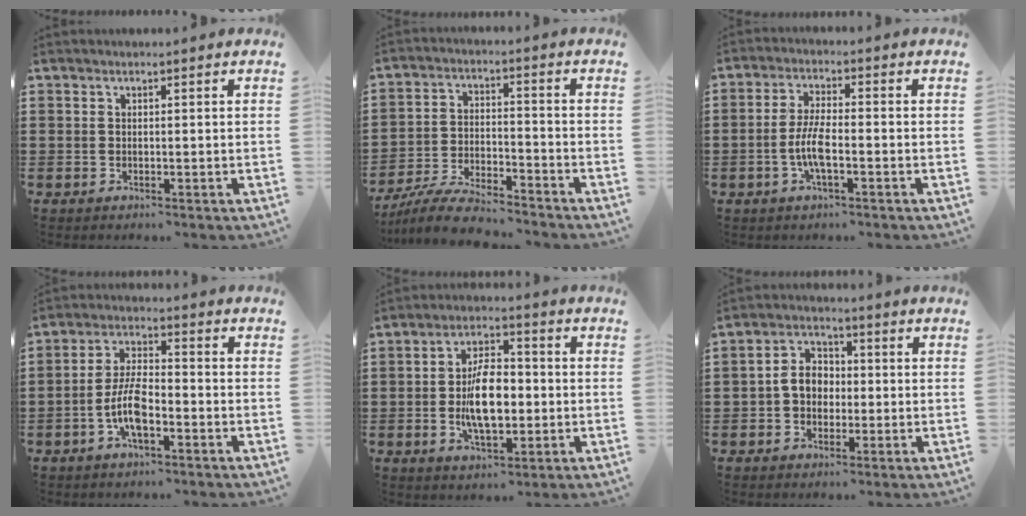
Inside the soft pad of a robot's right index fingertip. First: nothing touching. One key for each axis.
{"total": 7.0, "fx": -6.7, "fy": 0.6, "fz": 2.0, "tx": -0.047, "ty": 0.004, "tz": -0.130}
{"total": 5.3, "fx": -1.6, "fy": 1.3, "fz": 4.9, "tx": -0.121, "ty": -0.009, "tz": -0.039}
{"total": 7.3, "fx": -2.6, "fy": 2.6, "fz": 6.3, "tx": -0.146, "ty": -0.007, "tz": -0.056}
{"total": 9.3, "fx": -1.0, "fy": 4.5, "fz": 8.1, "tx": -0.151, "ty": -0.001, "tz": -0.026}
{"total": 4.9, "fx": -0.6, "fy": 3.9, "fz": 3.0, "tx": -0.072, "ty": 0.011, "tz": -0.017}